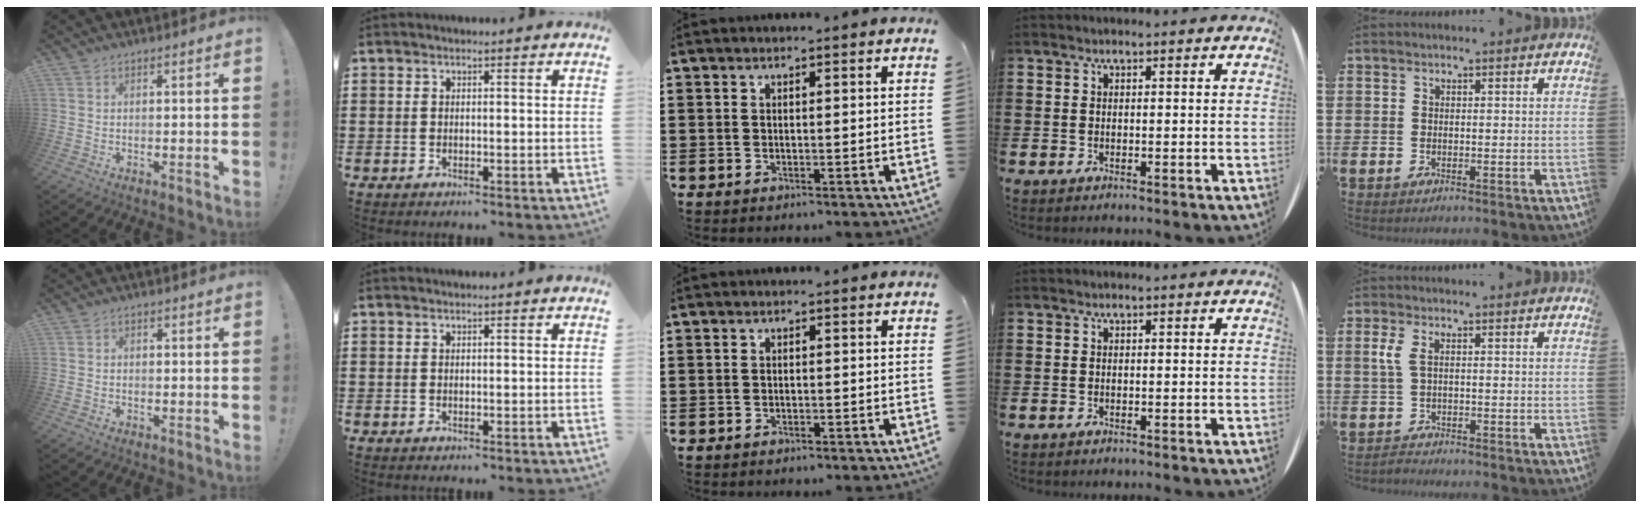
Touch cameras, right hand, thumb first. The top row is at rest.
{"thumb": {"total": 1.0, "force": [-0.6, 0.7, 0.4], "torque": [-0.006, 0.004, -0.011]}, "middle": {"total": 0.6, "force": [-0.5, 0.2, 0.1], "torque": [-0.003, 0.000, -0.010]}, "little": {"total": 2.2, "force": [-0.3, 1.1, 1.9], "torque": [-0.042, 0.006, -0.008]}}